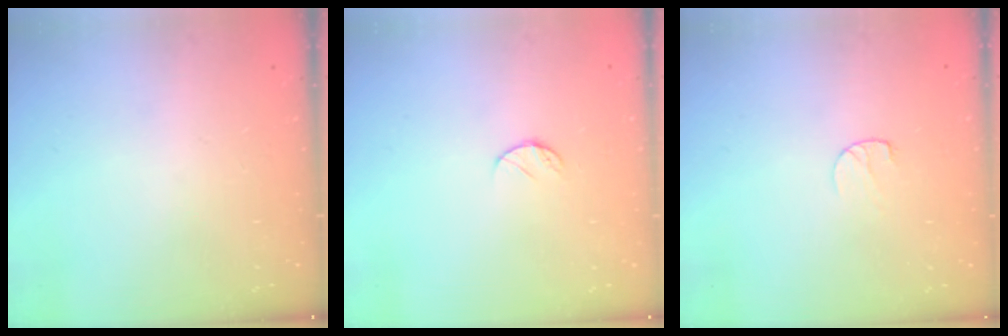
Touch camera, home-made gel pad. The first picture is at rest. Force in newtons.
{"total": 5.1, "press": 5.1, "slide": 0.5}
{"total": 5.8, "press": 5.8, "slide": 0.5}